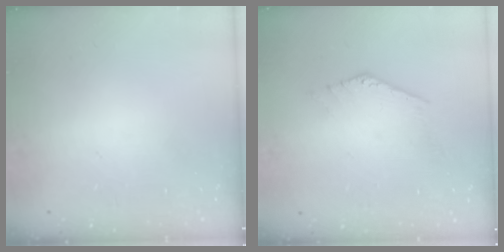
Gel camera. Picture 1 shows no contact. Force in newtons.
{"total": 1.1, "press": 1.0, "slide": 0.4}